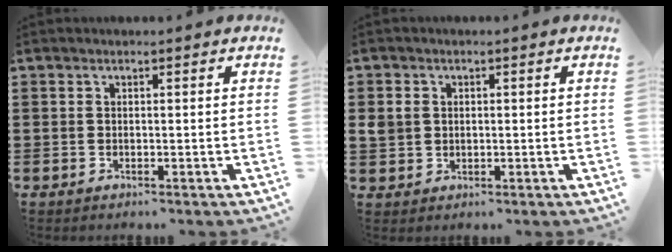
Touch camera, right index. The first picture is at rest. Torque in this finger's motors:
{"motor_torque": [0.64, 0.41, 0.07, 0.03]}